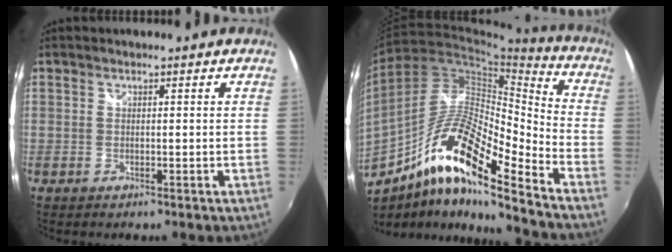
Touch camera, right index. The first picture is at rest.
{"total": 18.1, "force": [-10.5, 3.4, 14.3], "torque": [-0.267, 0.000, -0.210]}